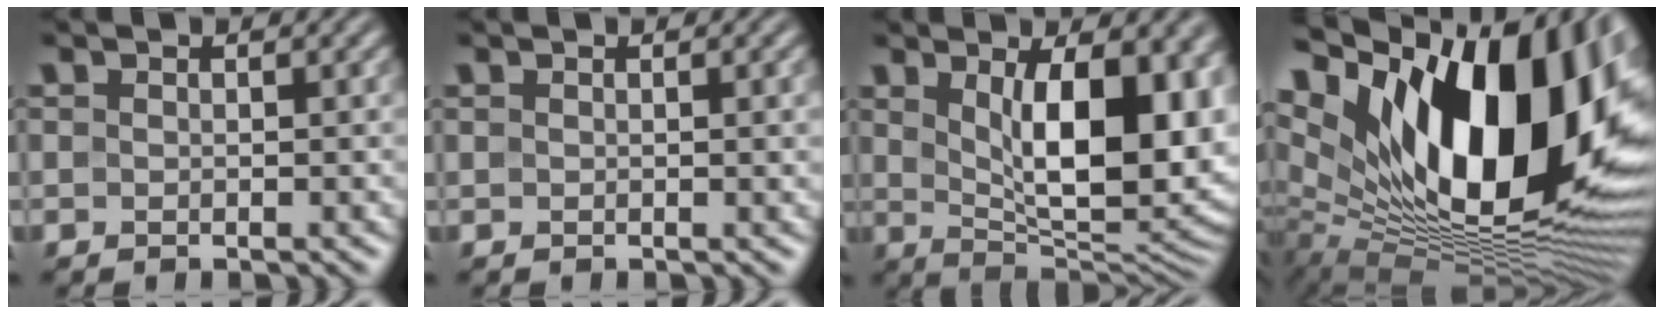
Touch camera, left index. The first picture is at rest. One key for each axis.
{"total": 1.4, "fx": 0.5, "fy": 0.3, "fz": 1.2, "tx": -0.019, "ty": 0.000, "tz": 0.011}
{"total": 12.1, "fx": 2.3, "fy": 5.6, "fz": 10.5, "tx": -0.137, "ty": -0.010, "tz": 0.045}
{"total": 18.8, "fx": 5.0, "fy": 10.0, "fz": 15.1, "tx": -0.252, "ty": 0.011, "tz": 0.086}